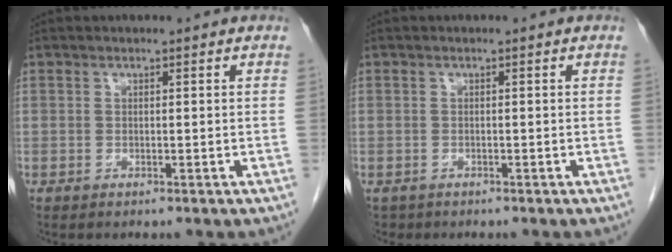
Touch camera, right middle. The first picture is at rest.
{"total": 1.2, "force": [-0.9, 0.8, 0.0], "torque": [-0.011, 0.000, -0.012]}